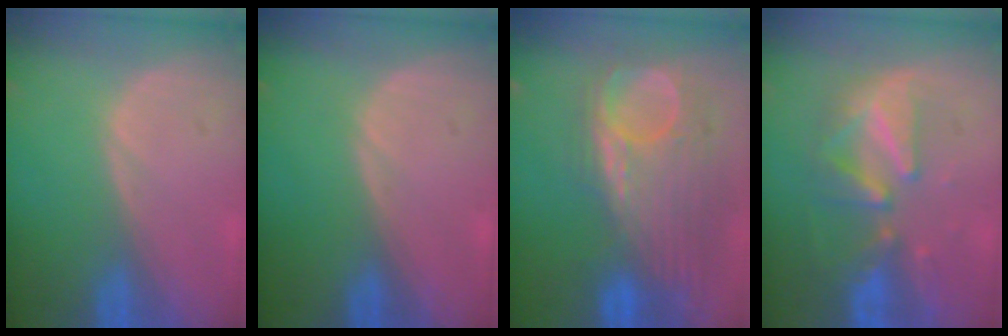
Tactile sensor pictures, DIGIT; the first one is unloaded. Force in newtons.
{"total": 0.0}
{"total": 11.4, "press": 10.5, "slide": 4.6}
{"total": 8.7, "press": 8.2, "slide": 3.0}